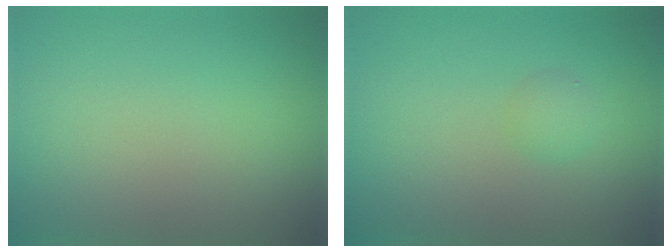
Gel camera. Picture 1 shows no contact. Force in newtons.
{"total": 1.1, "press": 1.1, "slide": 0.0}